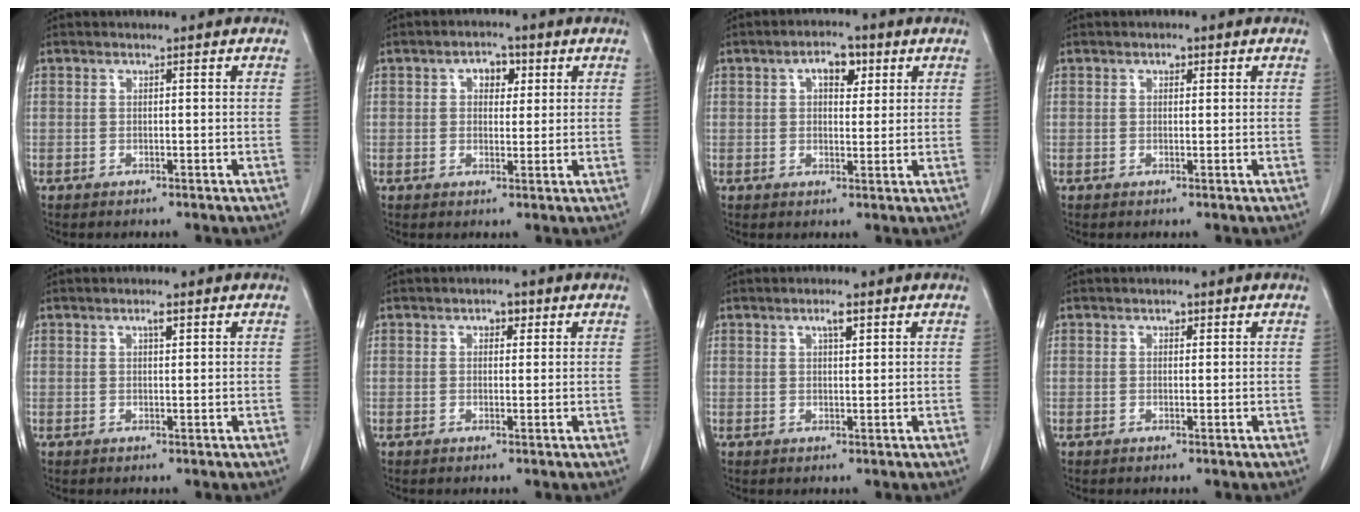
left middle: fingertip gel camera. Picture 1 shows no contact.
{"total": 3.6, "force": [1.4, 2.3, 2.4], "torque": [-0.036, 0.011, 0.021]}
{"total": 4.7, "force": [2.0, 2.4, 3.5], "torque": [-0.055, 0.013, 0.029]}
{"total": 0.9, "force": [0.5, 0.5, 0.6], "torque": [-0.010, -0.001, 0.007]}
{"total": 1.4, "force": [0.8, 0.3, 1.2], "torque": [-0.022, 0.000, 0.013]}
{"total": 1.9, "force": [1.0, 1.1, 1.2], "torque": [-0.019, 0.005, 0.014]}
{"total": 2.2, "force": [1.3, 0.4, 1.8], "torque": [-0.033, 0.000, 0.022]}
{"total": 0.9, "force": [0.6, 0.5, 0.6], "torque": [-0.009, -0.002, 0.008]}